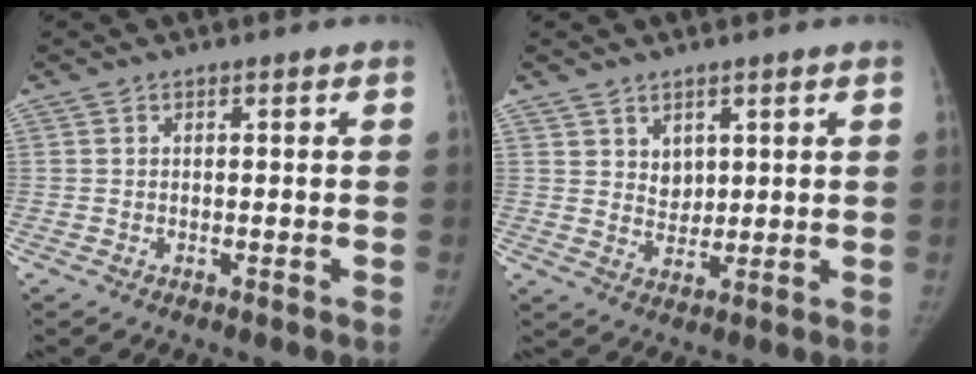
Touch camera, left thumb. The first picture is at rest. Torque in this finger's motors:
{"motor_torque": [-0.01, 0.02, 0.20, -0.17, -0.02]}